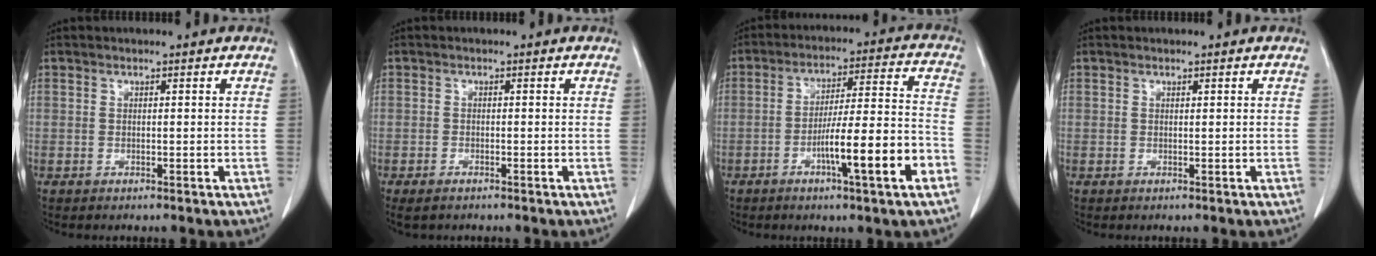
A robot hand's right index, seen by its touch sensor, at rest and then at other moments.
{"total": 2.2, "force": [-1.6, 0.8, 1.2], "torque": [-0.023, -0.005, -0.023]}
{"total": 13.0, "force": [-5.4, 0.2, 11.8], "torque": [-0.189, 0.004, -0.081]}
{"total": 0.0}